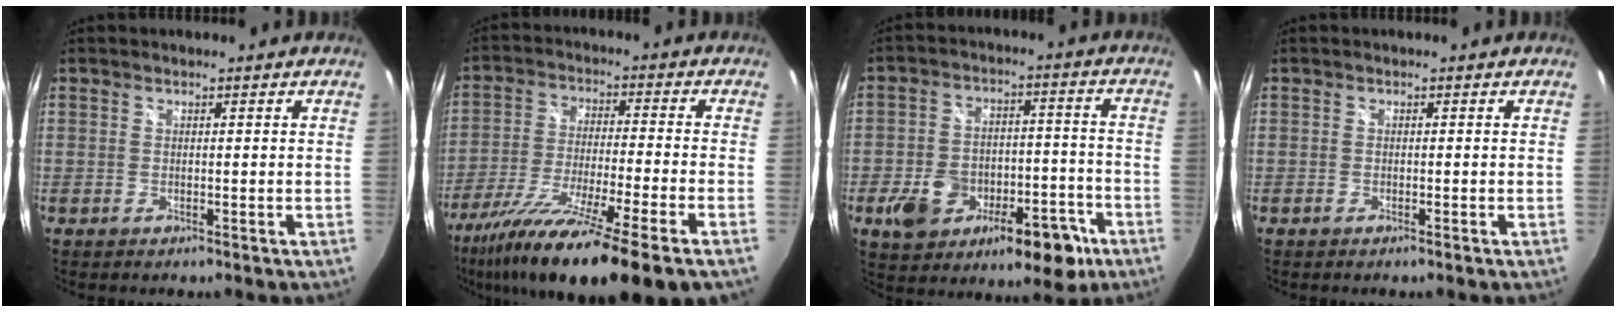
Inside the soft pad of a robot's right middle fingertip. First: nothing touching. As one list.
[{"total": 20.7, "force": [-15.2, 0.0, 14.1], "torque": [-0.260, -0.068, -0.255]}, {"total": 17.5, "force": [-8.5, 10.0, 11.5], "torque": [-0.219, 0.009, -0.115]}, {"total": 0.0}]